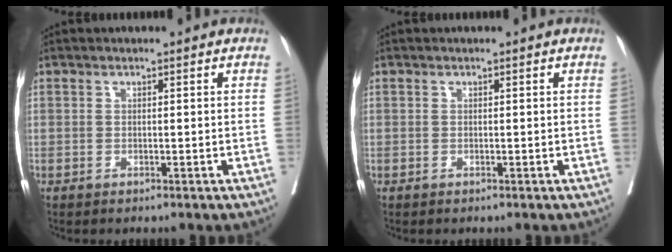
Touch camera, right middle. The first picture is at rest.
{"total": 0.0}